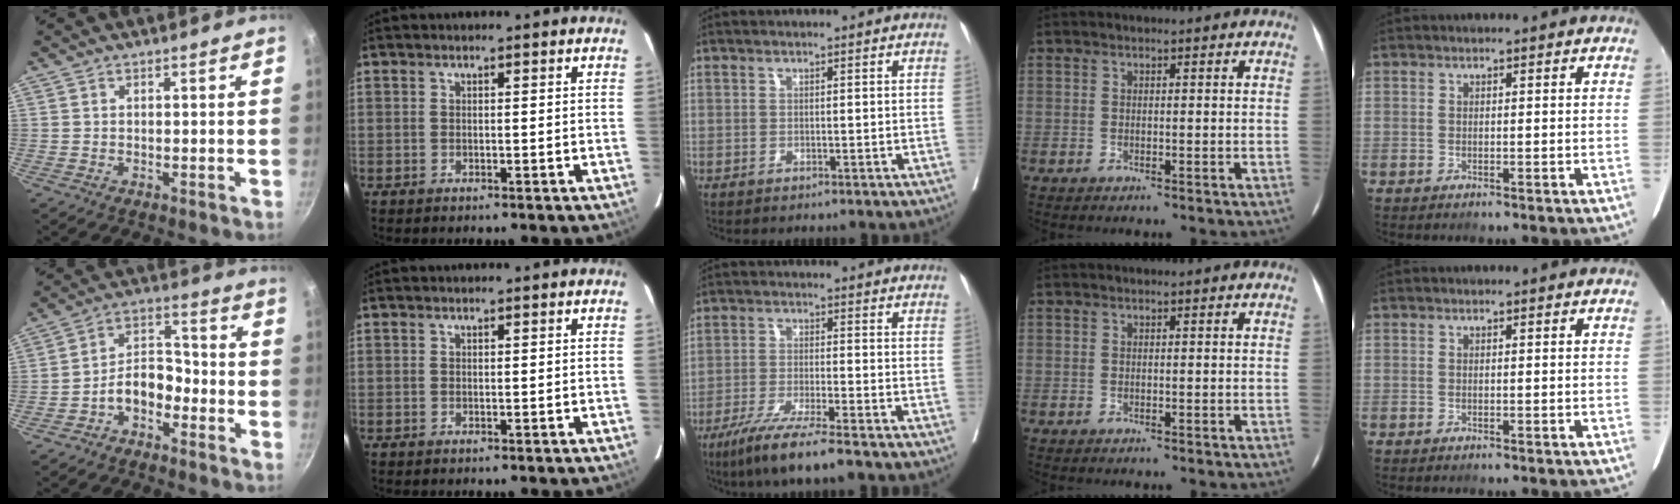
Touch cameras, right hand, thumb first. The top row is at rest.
{"thumb": {"total": 8.3, "force": [-3.6, 5.3, 5.4], "torque": [-0.074, 0.050, -0.073]}, "middle": {"total": 8.6, "force": [-6.3, -0.3, 5.8], "torque": [-0.101, -0.025, -0.110]}}